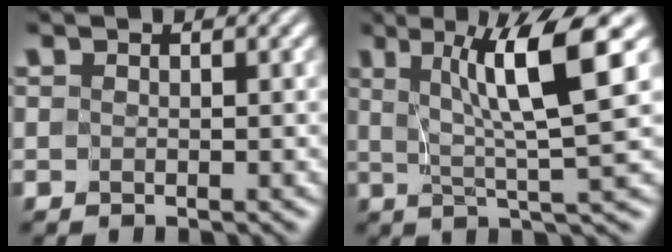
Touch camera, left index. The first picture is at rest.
{"total": 7.8, "force": [2.6, 0.8, 7.3], "torque": [-0.108, 0.007, 0.044]}